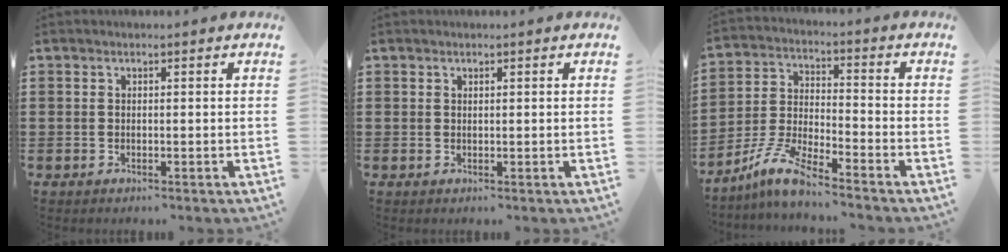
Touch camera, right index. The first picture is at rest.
{"total": 0.6, "force": [0.5, 0.3, 0.2], "torque": [-0.004, 0.001, 0.010]}
{"total": 7.7, "force": [-6.6, 0.3, 3.9], "torque": [-0.104, -0.013, -0.135]}